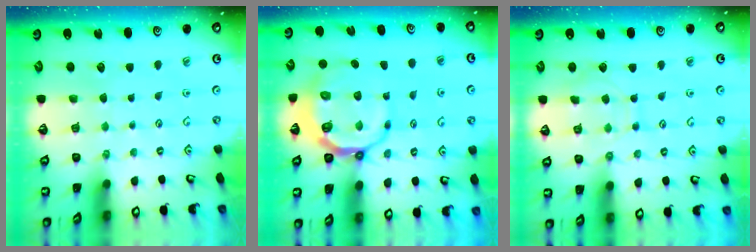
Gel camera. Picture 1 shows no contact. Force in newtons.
{"total": 10.1, "press": 9.4, "slide": 3.6}
{"total": 8.4, "press": 8.3, "slide": 1.0}